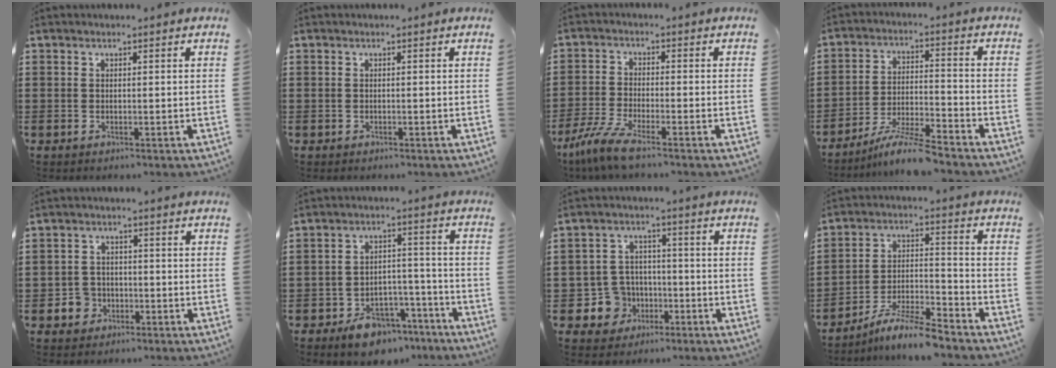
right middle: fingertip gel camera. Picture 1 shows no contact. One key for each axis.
{"total": 0.0}
{"total": 5.4, "fx": -4.2, "fy": 0.3, "fz": 3.4, "tx": -0.099, "ty": -0.023, "tz": -0.089}
{"total": 7.3, "fx": -6.5, "fy": -0.1, "fz": 3.3, "tx": -0.068, "ty": -0.007, "tz": -0.126}
{"total": 3.2, "fx": -1.6, "fy": 2.7, "fz": 0.9, "tx": -0.023, "ty": 0.004, "tz": -0.034}
{"total": 6.8, "fx": -5.7, "fy": 3.1, "fz": 2.1, "tx": -0.027, "ty": 0.031, "tz": -0.104}
{"total": 6.2, "fx": -2.2, "fy": 5.6, "fz": 1.5, "tx": -0.058, "ty": 0.010, "tz": -0.039}
{"total": 7.6, "fx": -7.0, "fy": 0.2, "fz": 2.8, "tx": -0.052, "ty": 0.005, "tz": -0.134}